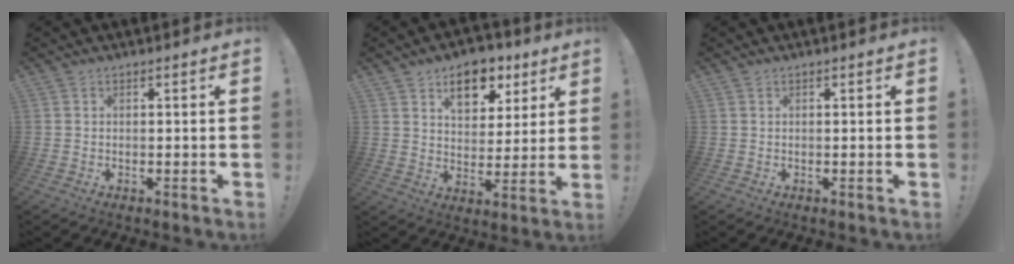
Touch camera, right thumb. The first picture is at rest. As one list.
[{"total": 11.7, "force": [6.8, 7.2, 6.1], "torque": [-0.081, -0.032, 0.123]}, {"total": 0.0}]